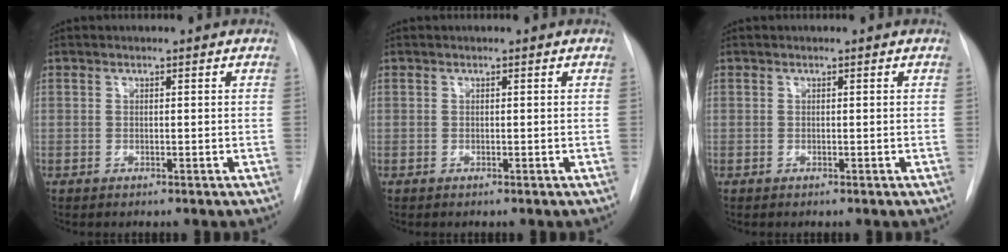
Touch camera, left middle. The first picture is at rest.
{"total": 0.0}
{"total": 0.0}